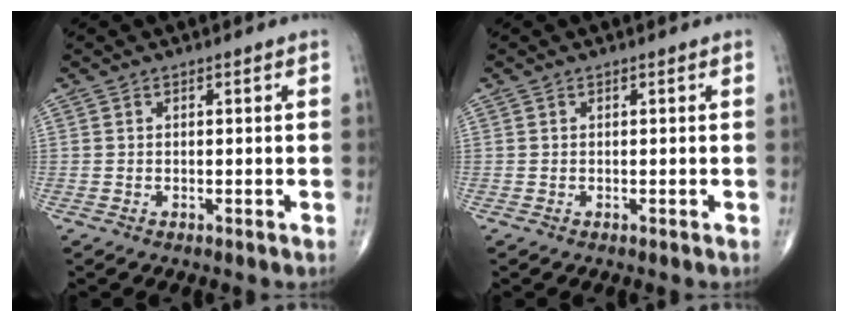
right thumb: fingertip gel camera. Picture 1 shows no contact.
{"total": 0.0}